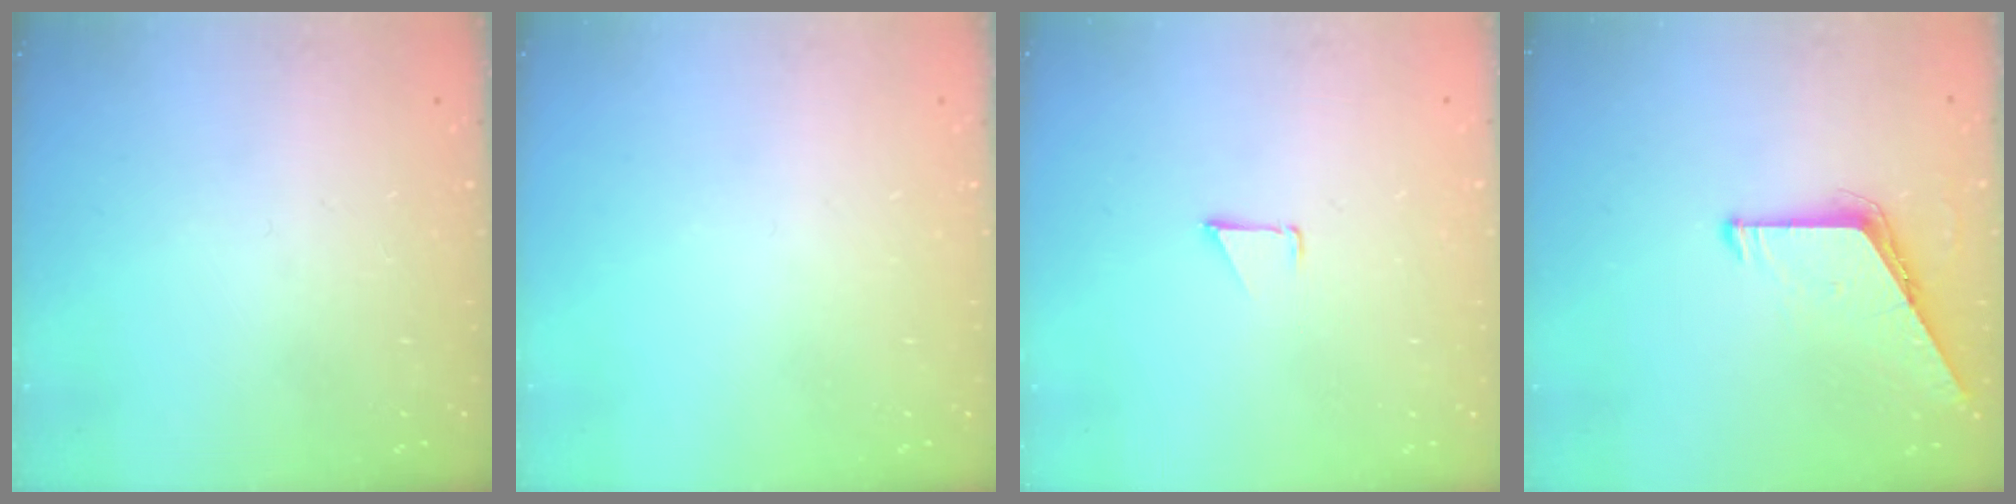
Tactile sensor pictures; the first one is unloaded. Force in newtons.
{"total": 0.0}
{"total": 0.9, "press": 0.8, "slide": 0.1}
{"total": 6.5, "press": 6.4, "slide": 0.5}